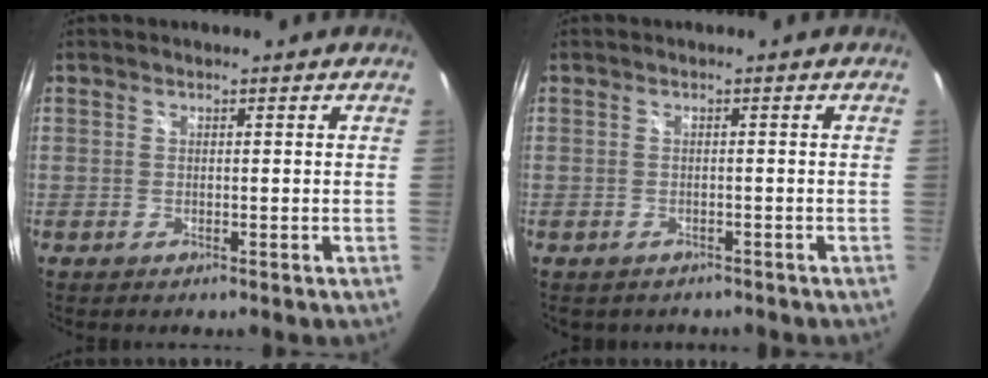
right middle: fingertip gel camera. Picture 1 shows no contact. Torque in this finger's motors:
{"motor_torque": [1.07, -1.07, 0.19, 0.10]}